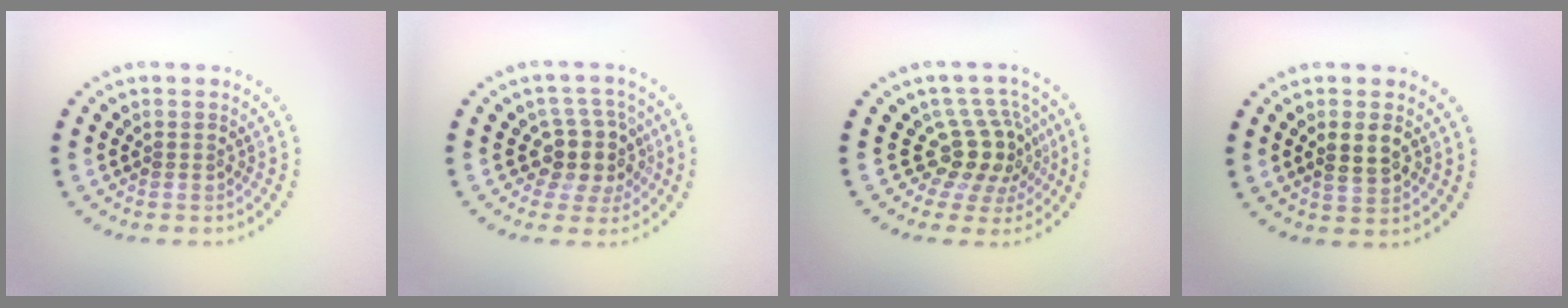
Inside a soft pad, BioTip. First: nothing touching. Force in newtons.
{"total": 3.7, "press": 3.0, "slide": 2.2}
{"total": 4.3, "press": 3.1, "slide": 3.0}
{"total": 2.5, "press": 2.5, "slide": 0.2}